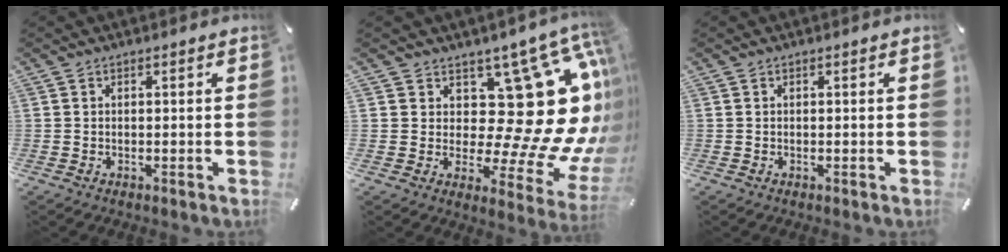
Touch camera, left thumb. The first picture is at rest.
{"total": 23.9, "force": [5.7, 12.5, 19.6], "torque": [-0.239, -0.098, 0.128]}
{"total": 0.0}